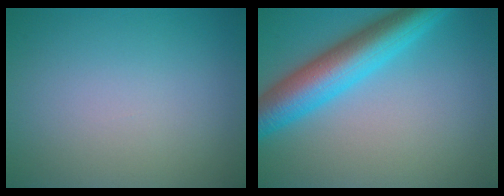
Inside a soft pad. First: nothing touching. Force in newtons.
{"total": 7.6, "press": 7.6, "slide": 0.2}